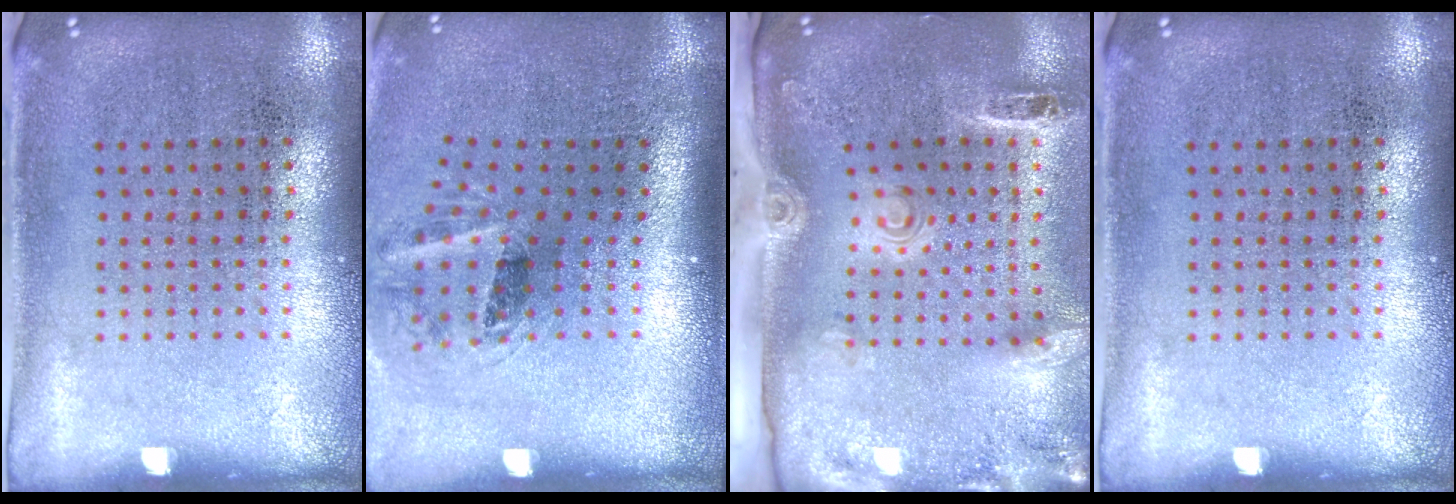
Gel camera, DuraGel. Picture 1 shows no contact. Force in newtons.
{"total": 1.6, "press": 1.1, "slide": 1.1}
{"total": 3.1, "press": 2.2, "slide": 2.2}
{"total": 0.0}